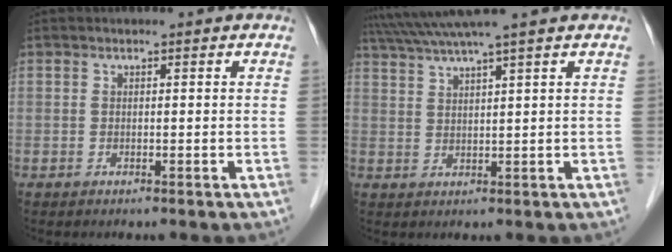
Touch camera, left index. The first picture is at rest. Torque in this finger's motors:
{"motor_torque": [1.03, -1.10, 0.45, 0.12]}